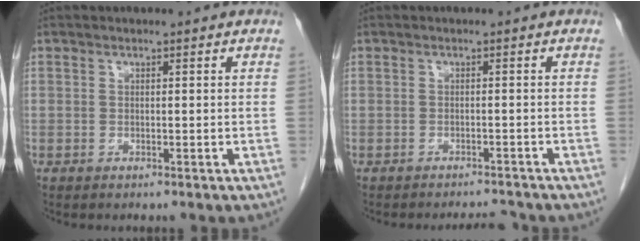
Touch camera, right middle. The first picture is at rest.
{"total": 3.5, "force": [-3.5, 0.0, 0.3], "torque": [-0.005, -0.008, -0.049]}